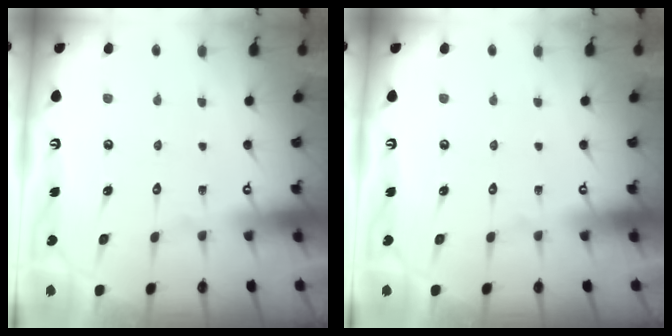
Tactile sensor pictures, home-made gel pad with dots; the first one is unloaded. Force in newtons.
{"total": 0.0}